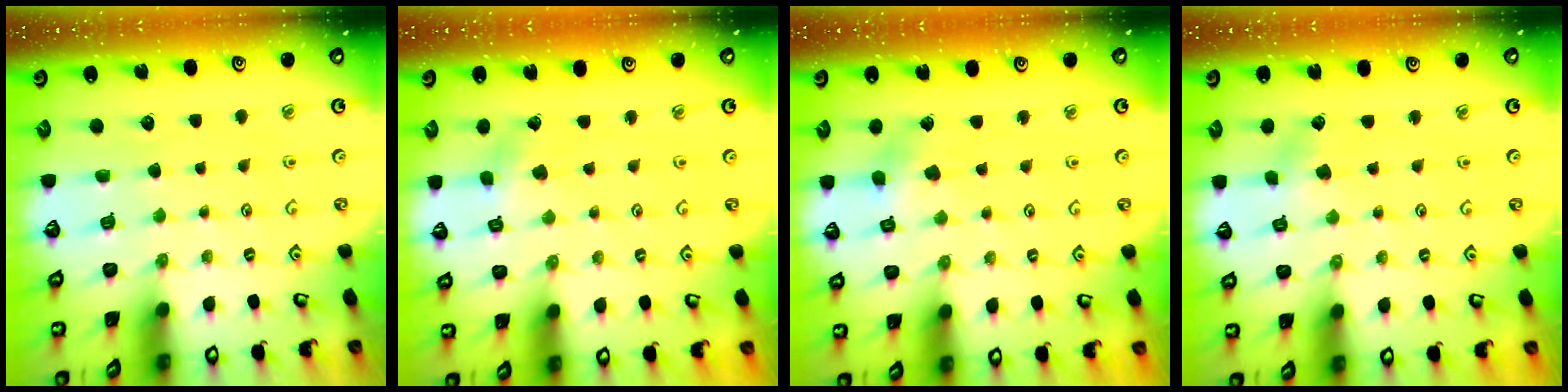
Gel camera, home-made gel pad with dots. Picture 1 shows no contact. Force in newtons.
{"total": 2.2, "press": 2.2, "slide": 0.2}
{"total": 4.8, "press": 4.7, "slide": 0.5}
{"total": 2.4, "press": 2.4, "slide": 0.3}